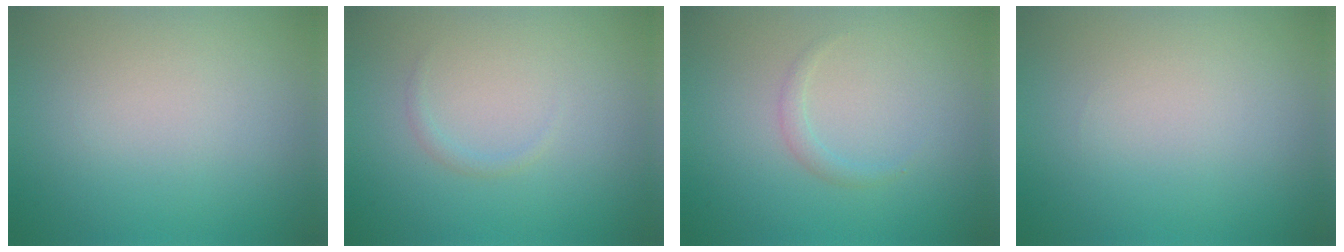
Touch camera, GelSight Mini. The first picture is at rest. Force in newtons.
{"total": 0.6, "press": 0.6, "slide": 0.0}
{"total": 0.9, "press": 0.9, "slide": 0.1}
{"total": 0.0}